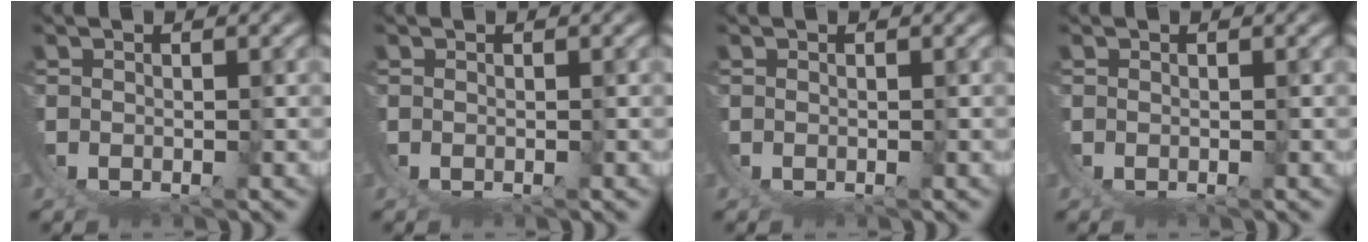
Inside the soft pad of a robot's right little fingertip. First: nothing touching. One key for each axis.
{"total": 0.0}
{"total": 0.0}
{"total": 0.0}